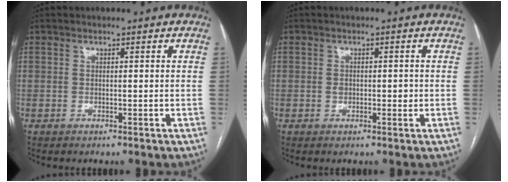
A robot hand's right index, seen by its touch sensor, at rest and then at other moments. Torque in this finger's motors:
{"motor_torque": [0.41, 0.10, 0.14, 0.02]}